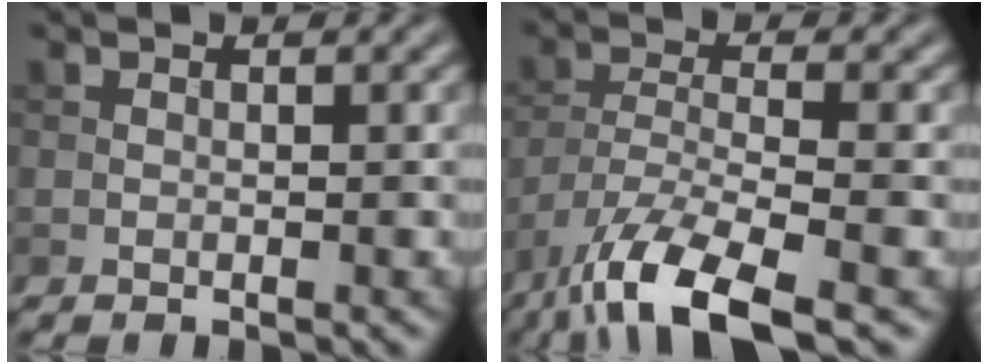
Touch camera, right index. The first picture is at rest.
{"total": 10.0, "force": [-6.8, 2.8, 6.8], "torque": [-0.133, -0.012, -0.132]}